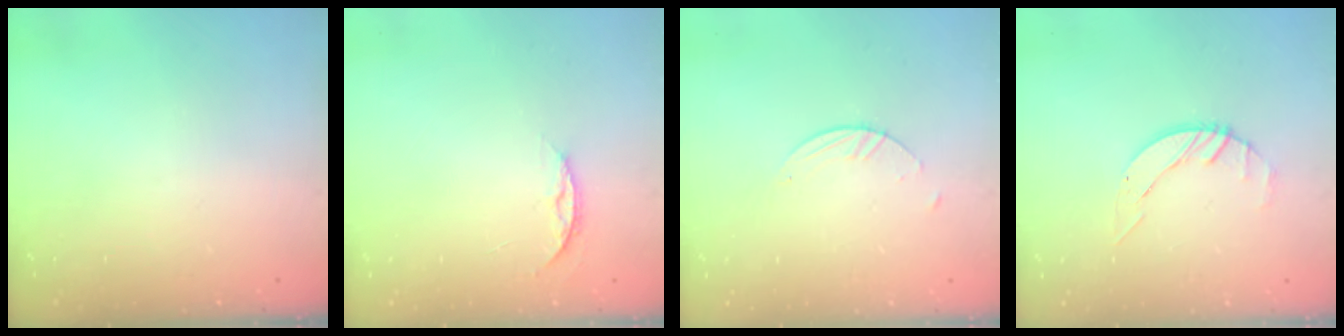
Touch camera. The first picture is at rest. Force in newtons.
{"total": 5.7, "press": 5.6, "slide": 0.7}
{"total": 1.5, "press": 1.5, "slide": 0.1}
{"total": 2.4, "press": 2.4, "slide": 0.1}